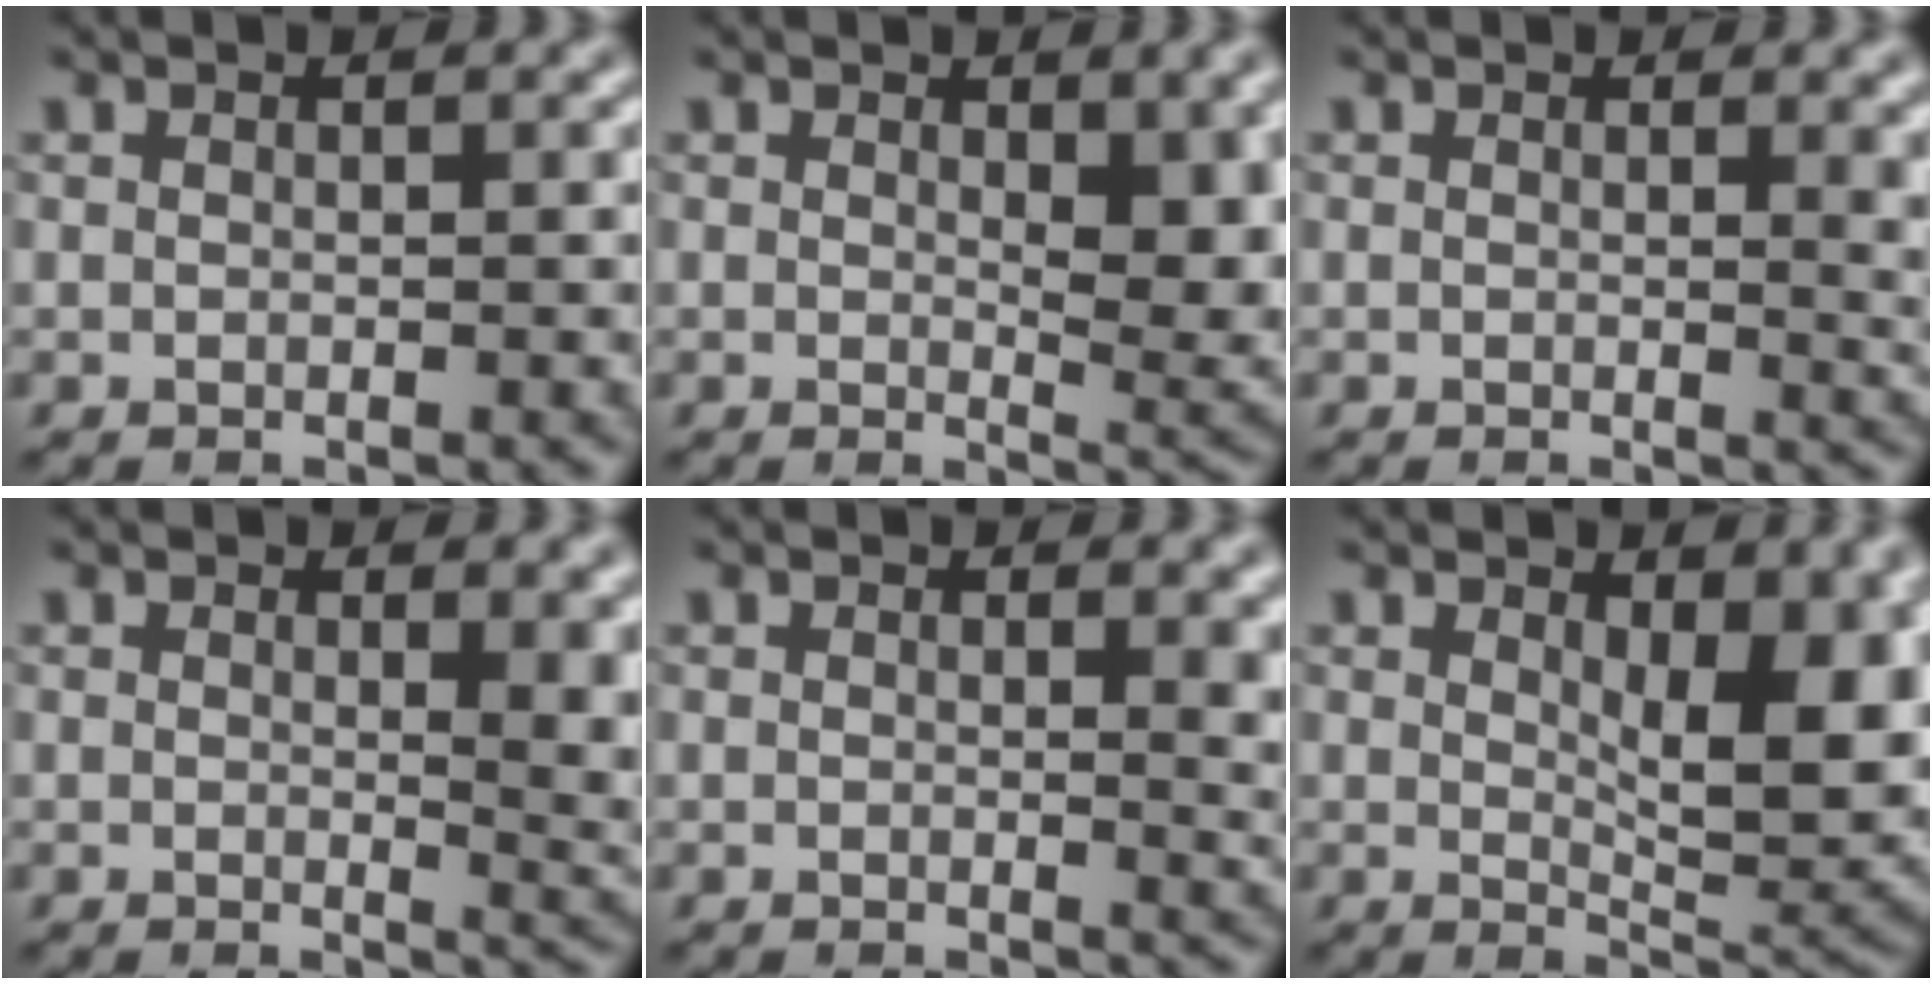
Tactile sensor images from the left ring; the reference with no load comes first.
{"total": 5.4, "force": [1.1, 2.4, 4.7], "torque": [-0.061, -0.009, 0.023]}
{"total": 3.0, "force": [0.8, 1.1, 2.7], "torque": [-0.024, -0.001, 0.011]}
{"total": 4.5, "force": [1.0, 1.6, 4.1], "torque": [-0.039, -0.006, 0.018]}
{"total": 3.0, "force": [0.8, 1.2, 2.7], "torque": [-0.025, -0.005, 0.013]}
{"total": 8.8, "force": [1.8, 3.9, 7.6], "torque": [-0.105, -0.008, 0.036]}